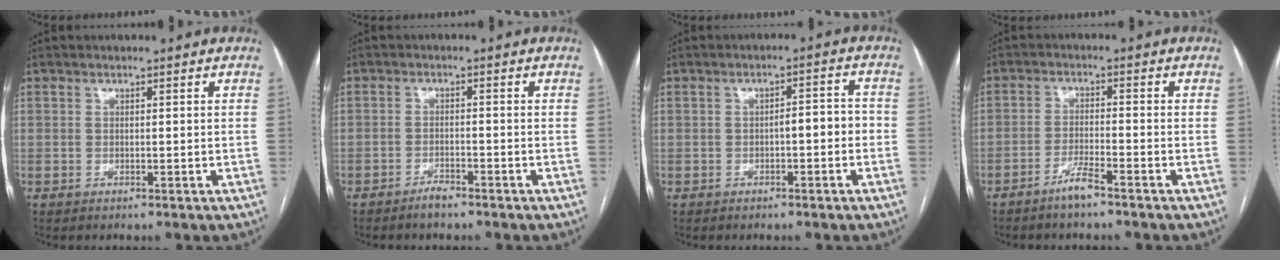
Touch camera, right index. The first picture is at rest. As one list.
[{"total": 2.2, "force": [-2.0, 0.4, 1.0], "torque": [-0.019, -0.001, -0.035]}, {"total": 3.6, "force": [-1.0, 1.1, 3.3], "torque": [-0.045, 0.022, -0.013]}, {"total": 3.7, "force": [-2.9, 0.0, 2.3], "torque": [-0.044, -0.003, -0.057]}]